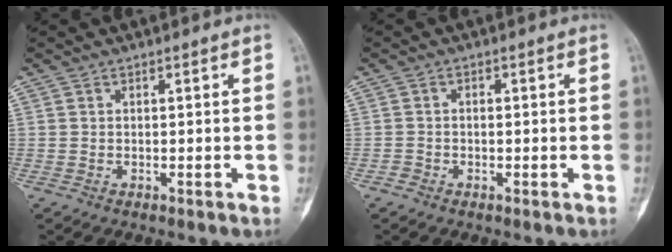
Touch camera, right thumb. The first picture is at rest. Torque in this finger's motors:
{"motor_torque": [-0.38, -0.50, 0.32, -0.04, 0.03]}